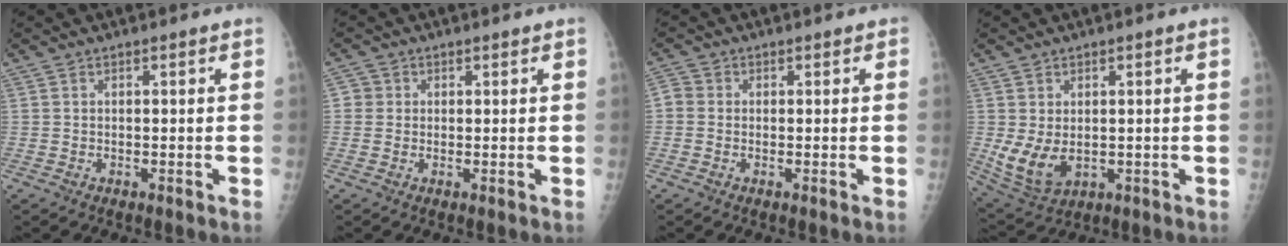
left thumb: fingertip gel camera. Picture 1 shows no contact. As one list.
[{"total": 2.1, "force": [0.4, 2.1, 0.3], "torque": [0.010, 0.002, 0.002]}, {"total": 2.6, "force": [0.0, 2.4, 1.1], "torque": [-0.007, 0.003, -0.012]}, {"total": 7.6, "force": [-0.3, 5.0, 5.7], "torque": [-0.109, -0.009, 0.011]}]